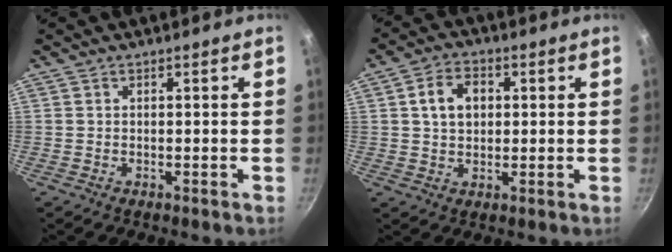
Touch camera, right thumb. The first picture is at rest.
{"total": 7.0, "force": [1.4, 5.1, 4.6], "torque": [-0.060, 0.009, 0.019]}